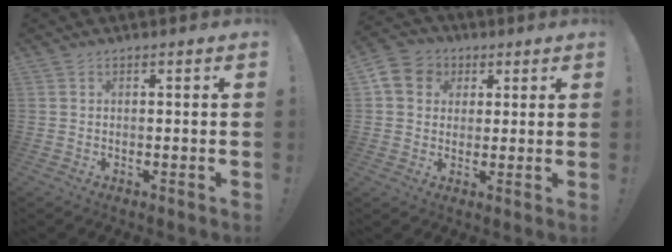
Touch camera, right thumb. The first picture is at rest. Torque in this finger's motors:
{"motor_torque": [0.01, 0.01, 0.21, 0.21, 0.00]}